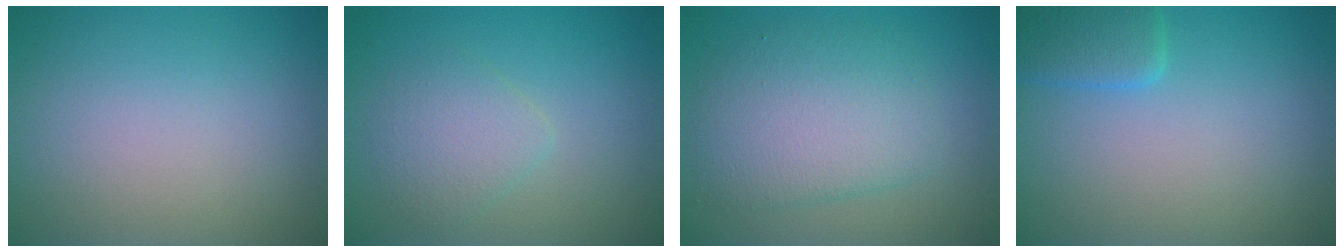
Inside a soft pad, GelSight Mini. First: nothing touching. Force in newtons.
{"total": 2.6, "press": 2.5, "slide": 0.1}
{"total": 5.7, "press": 5.7, "slide": 0.1}
{"total": 2.6, "press": 2.6, "slide": 0.2}